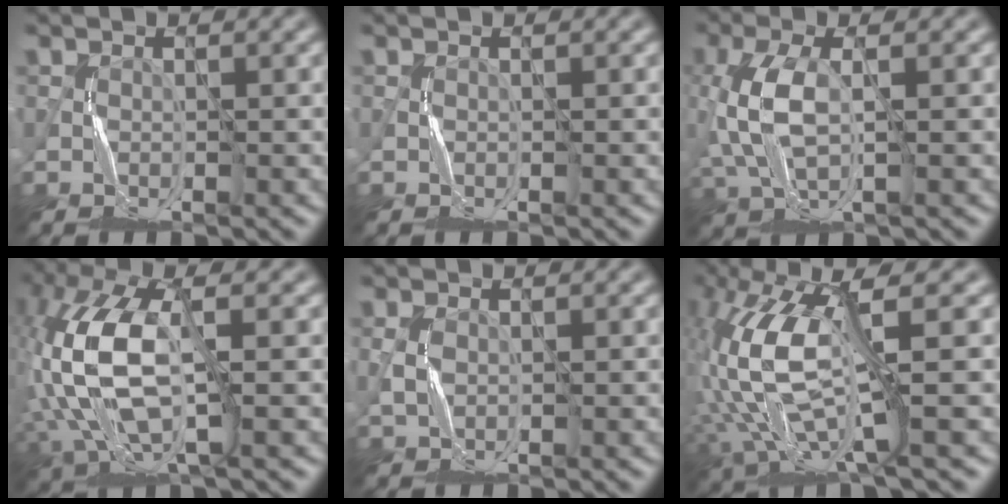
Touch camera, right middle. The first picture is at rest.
{"total": 0.0}
{"total": 5.6, "force": [-0.1, 2.8, 4.9], "torque": [-0.138, 0.003, 0.002]}
{"total": 10.0, "force": [0.1, 4.4, 9.0], "torque": [-0.207, 0.009, -0.002]}
{"total": 1.0, "force": [-0.1, 0.7, 0.7], "torque": [-0.022, -0.001, 0.004]}
{"total": 10.6, "force": [0.8, 3.5, 9.9], "torque": [-0.234, -0.004, 0.022]}